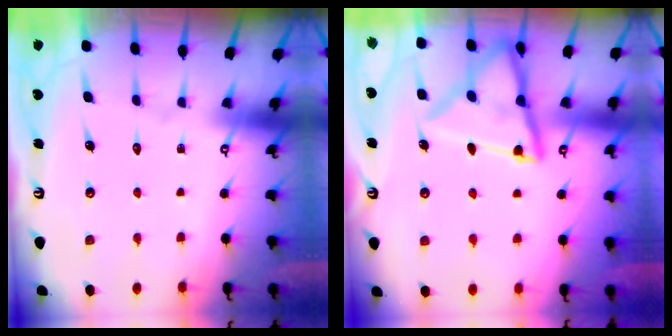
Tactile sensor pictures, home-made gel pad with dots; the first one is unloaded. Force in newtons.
{"total": 14.1, "press": 14.0, "slide": 1.3}